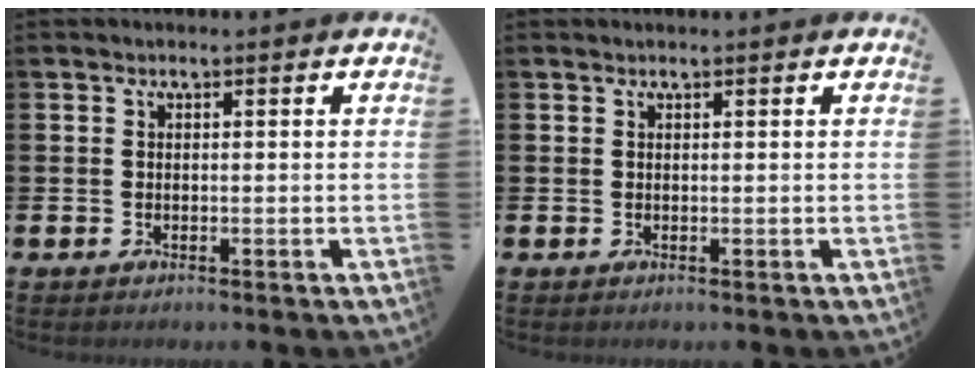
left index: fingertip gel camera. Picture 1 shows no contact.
{"total": 0.5, "force": [0.5, 0.1, 0.1], "torque": [0.003, -0.001, 0.009]}